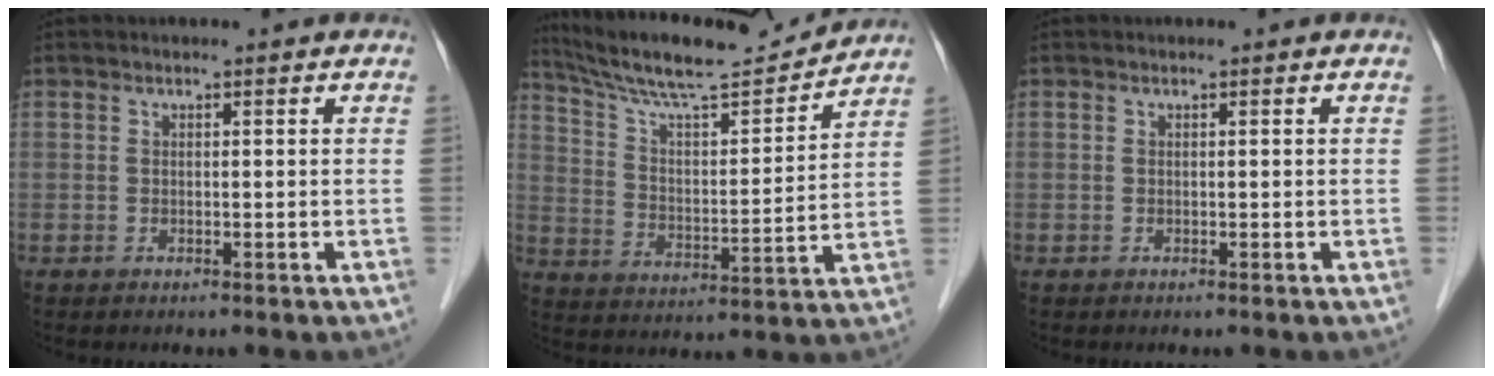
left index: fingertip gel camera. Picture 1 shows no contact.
{"total": 16.2, "force": [15.2, 0.8, 5.5], "torque": [-0.106, 0.000, 0.251]}
{"total": 0.0}